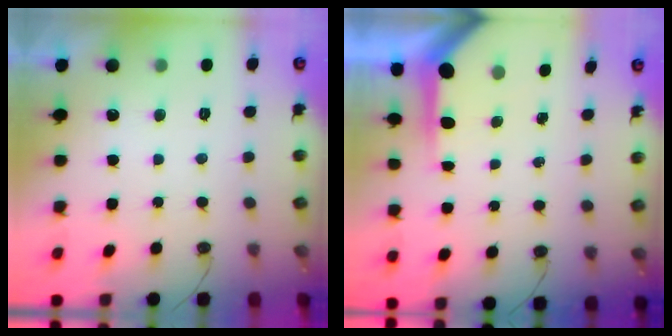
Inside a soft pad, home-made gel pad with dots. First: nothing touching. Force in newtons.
{"total": 6.2, "press": 6.2, "slide": 0.4}